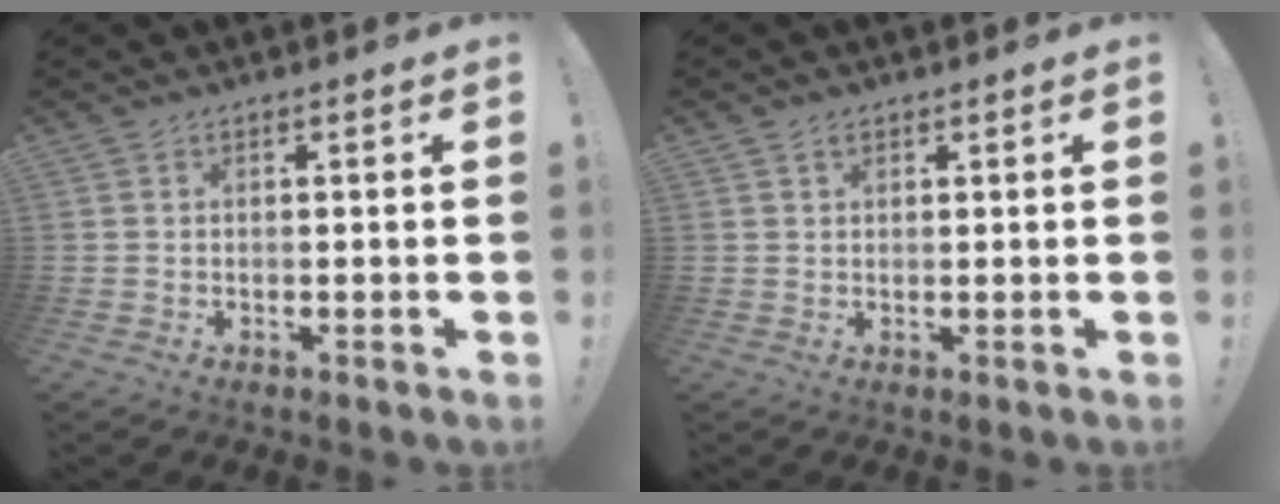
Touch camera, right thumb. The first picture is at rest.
{"total": 1.4, "force": [0.9, 0.9, 0.4], "torque": [-0.004, -0.001, 0.017]}